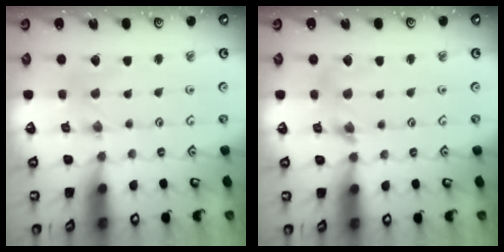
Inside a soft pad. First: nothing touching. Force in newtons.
{"total": 6.5, "press": 6.5, "slide": 0.6}